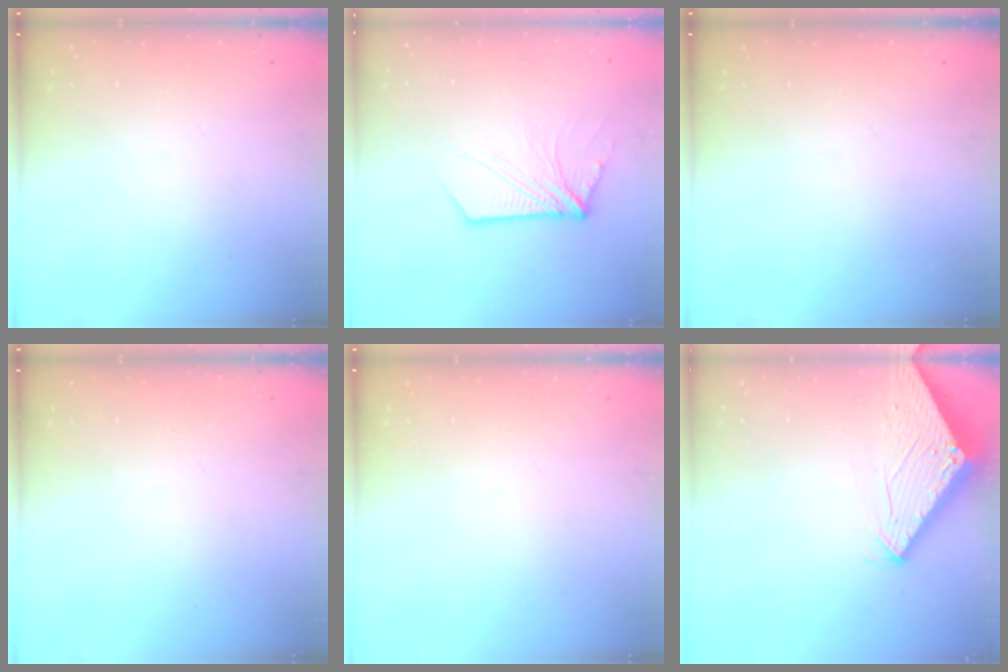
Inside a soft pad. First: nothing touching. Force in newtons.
{"total": 9.8, "press": 9.7, "slide": 0.9}
{"total": 0.0}
{"total": 0.0}
{"total": 0.0}
{"total": 2.8, "press": 2.8, "slide": 0.1}